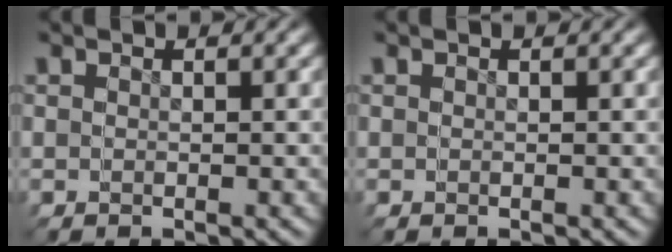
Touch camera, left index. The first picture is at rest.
{"total": 0.0}